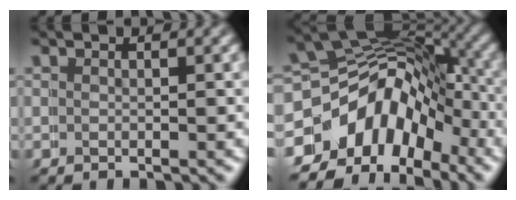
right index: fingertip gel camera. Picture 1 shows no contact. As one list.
[{"total": 15.9, "force": [-3.1, 13.1, 8.4], "torque": [-0.155, -0.037, -0.052]}]